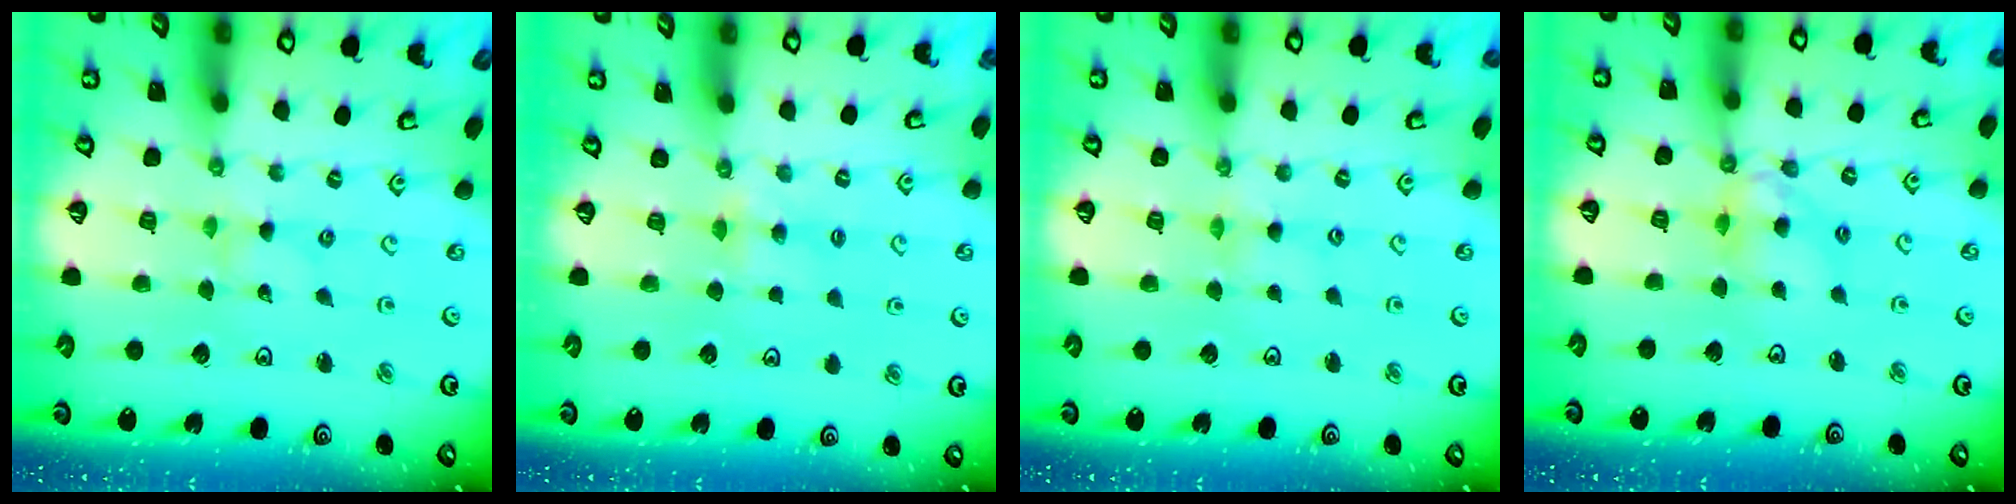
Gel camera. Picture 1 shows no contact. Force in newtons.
{"total": 4.3, "press": 4.2, "slide": 0.5}
{"total": 2.2, "press": 2.2, "slide": 0.4}
{"total": 10.6, "press": 10.6, "slide": 1.1}